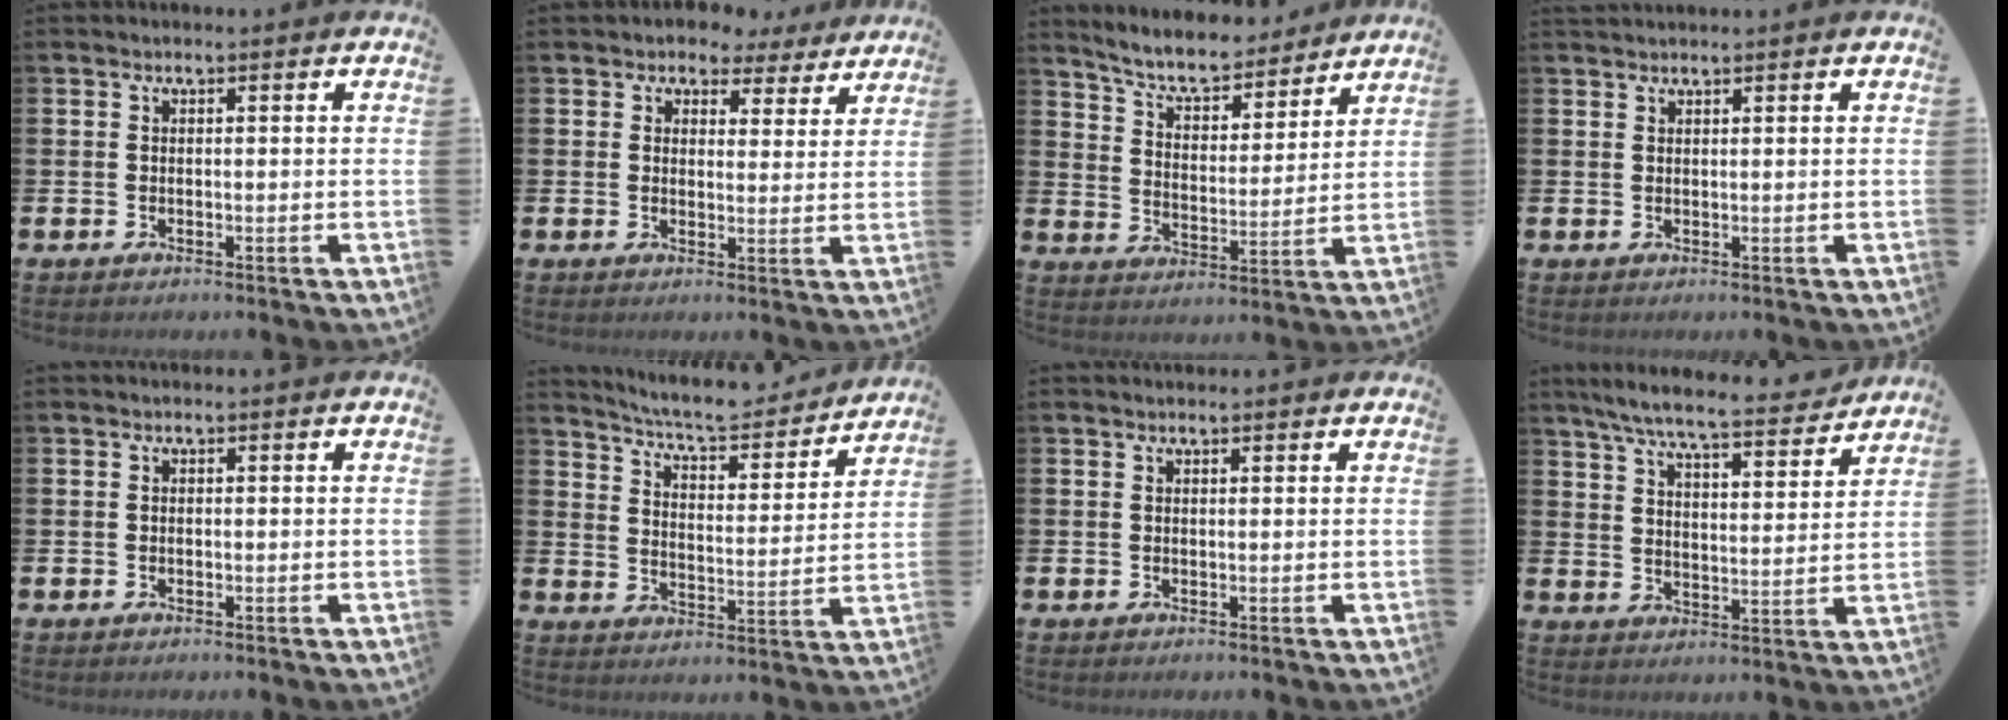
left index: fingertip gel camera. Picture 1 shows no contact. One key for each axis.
{"total": 3.9, "fx": 3.3, "fy": 2.1, "fz": 0.1, "tx": -0.003, "ty": -0.026, "tz": 0.052}
{"total": 7.1, "fx": 6.5, "fy": 1.9, "fz": 2.1, "tx": -0.069, "ty": -0.046, "tz": 0.111}
{"total": 0.9, "fx": 0.9, "fy": -0.1, "fz": 0.0, "tx": 0.001, "ty": 0.000, "tz": 0.017}
{"total": 0.0}
{"total": 6.8, "fx": 6.5, "fy": 0.7, "fz": 1.8, "tx": -0.060, "ty": -0.048, "tz": 0.110}
{"total": 0.5, "fx": 0.5, "fy": 0.1, "fz": 0.1, "tx": 0.007, "ty": -0.002, "tz": 0.007}
{"total": 7.6, "fx": 7.0, "fy": 0.4, "fz": 2.9, "tx": -0.078, "ty": -0.047, "tz": 0.119}